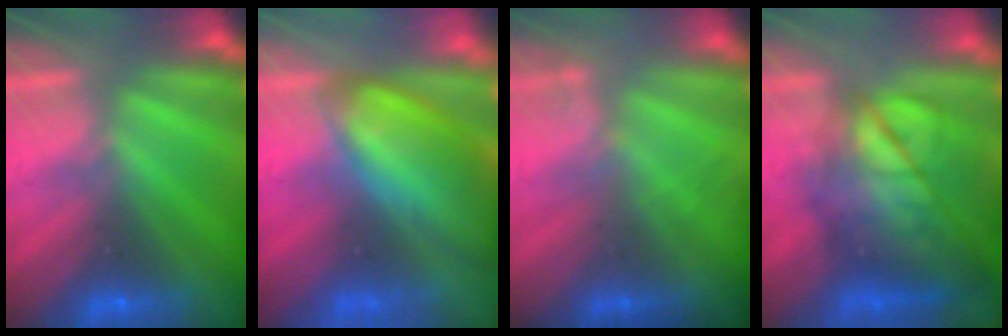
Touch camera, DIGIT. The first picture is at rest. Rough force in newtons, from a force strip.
{"total": 7.7}
{"total": 1.8}
{"total": 9.5}